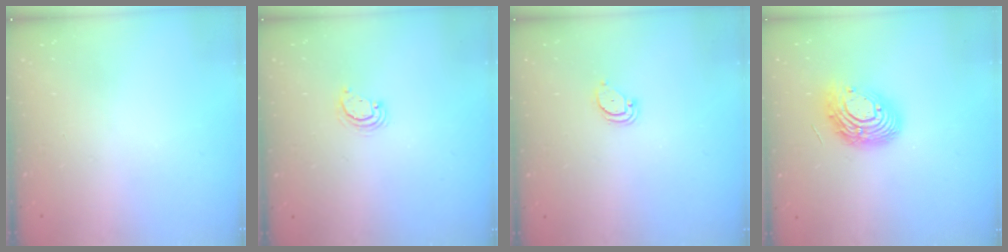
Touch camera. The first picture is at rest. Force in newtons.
{"total": 3.0, "press": 3.0, "slide": 0.2}
{"total": 2.1, "press": 2.1, "slide": 0.1}
{"total": 15.0, "press": 15.0, "slide": 1.2}